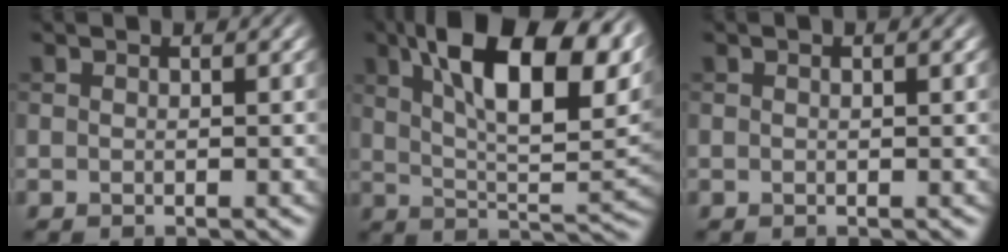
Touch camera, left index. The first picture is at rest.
{"total": 13.8, "force": [5.4, 5.0, 11.6], "torque": [-0.193, 0.012, 0.108]}
{"total": 0.0}